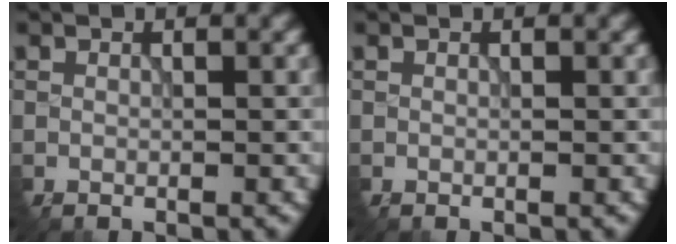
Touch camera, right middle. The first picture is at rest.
{"total": 0.0}